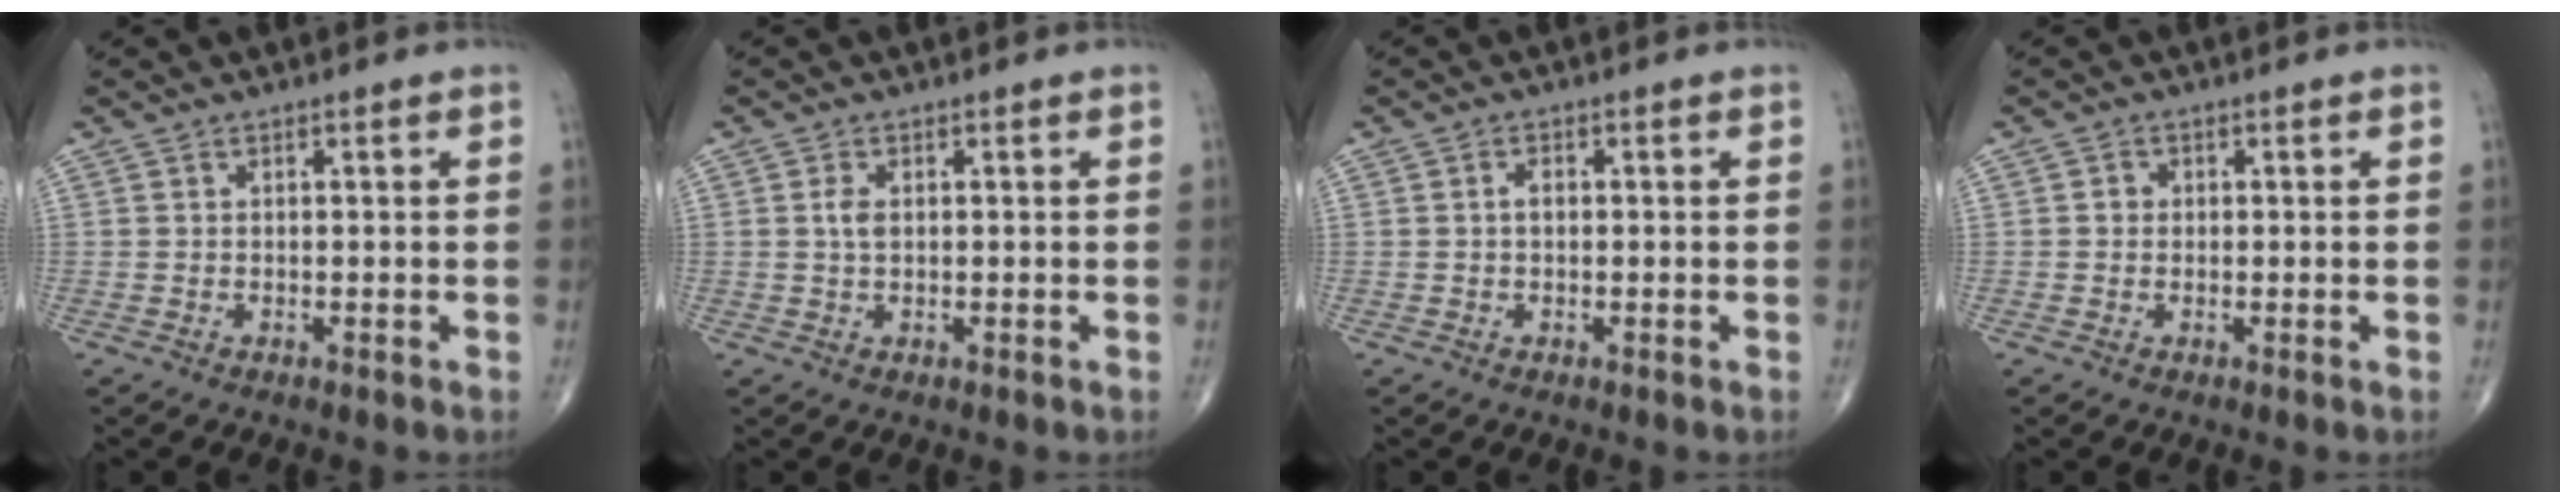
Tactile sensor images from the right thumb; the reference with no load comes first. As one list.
[{"total": 2.1, "force": [0.4, 1.2, 1.7], "torque": [-0.036, 0.001, 0.008]}, {"total": 1.5, "force": [0.0, 0.9, 1.2], "torque": [-0.019, 0.005, -0.001]}, {"total": 1.4, "force": [0.0, 1.3, 0.5], "torque": [0.000, 0.004, -0.002]}]